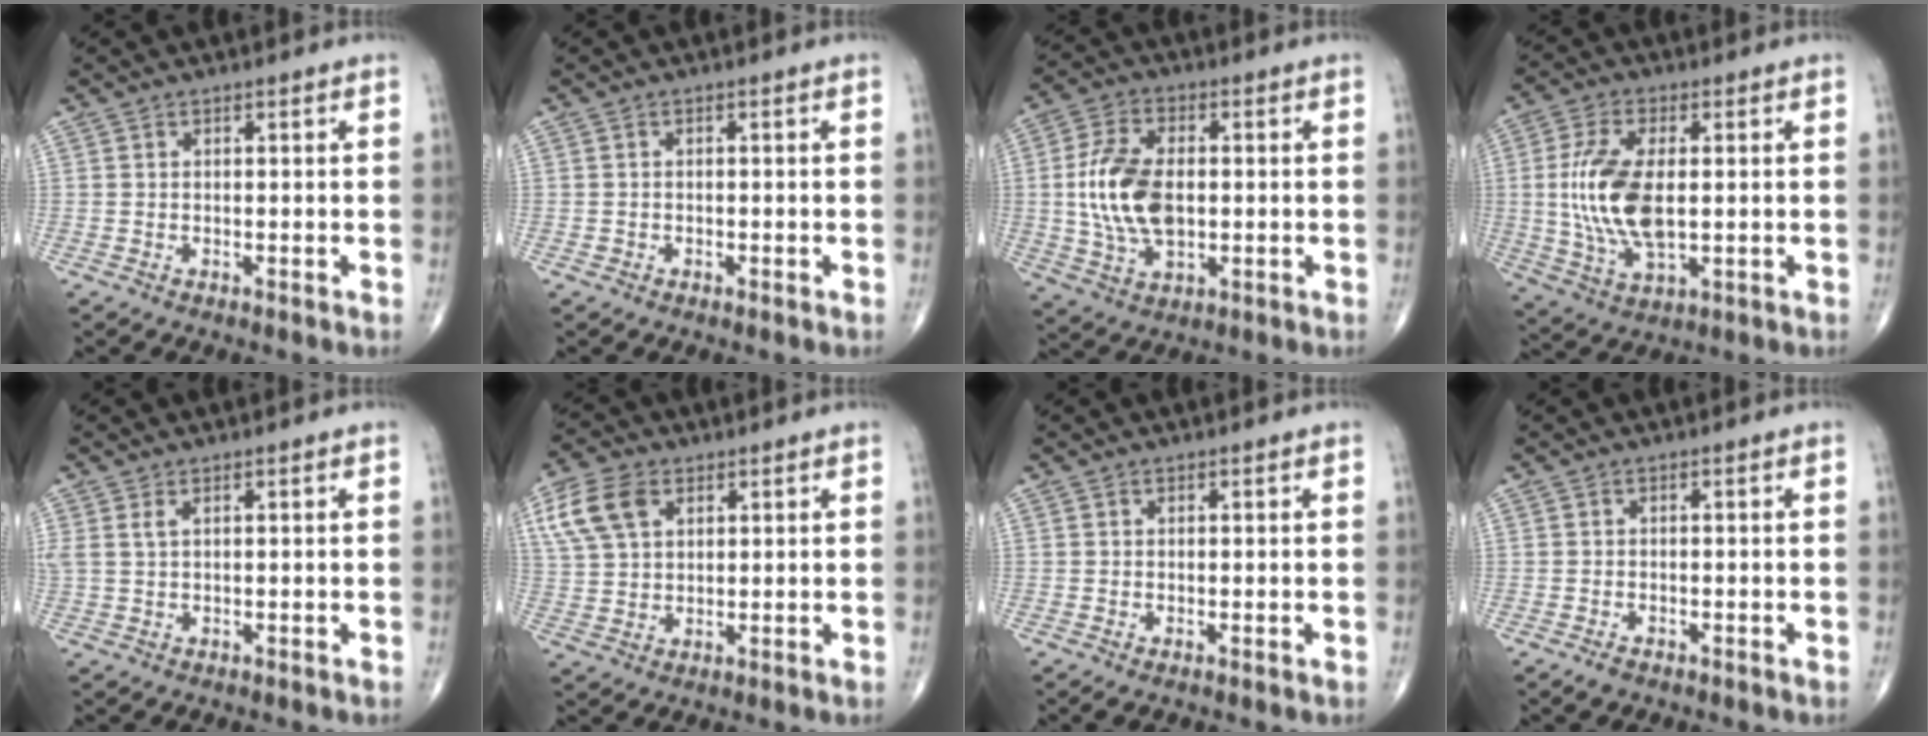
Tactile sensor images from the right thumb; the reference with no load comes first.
{"total": 0.7, "force": [-0.3, 0.6, 0.1], "torque": [-0.001, 0.003, -0.008]}
{"total": 13.3, "force": [0.0, 7.7, 10.8], "torque": [-0.211, 0.004, 0.004]}
{"total": 13.8, "force": [0.4, 6.7, 12.0], "torque": [-0.251, -0.008, 0.014]}
{"total": 2.3, "force": [1.0, 1.0, 1.8], "torque": [-0.052, 0.013, 0.032]}
{"total": 9.9, "force": [4.1, 6.4, 6.4], "torque": [-0.127, 0.002, 0.082]}
{"total": 0.8, "force": [-0.1, 0.4, 0.7], "torque": [-0.016, -0.002, -0.002]}
{"total": 1.3, "force": [-0.9, 0.8, 0.7], "torque": [-0.015, 0.001, -0.014]}